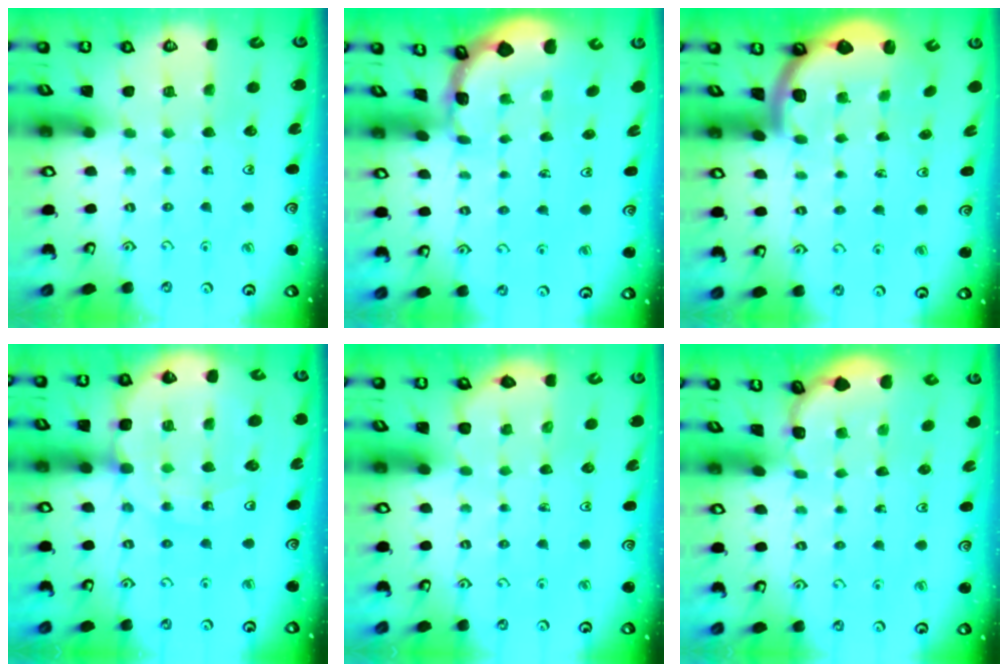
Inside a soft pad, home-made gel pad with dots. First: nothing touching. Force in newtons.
{"total": 1.0, "press": 1.0, "slide": 0.1}
{"total": 2.4, "press": 2.3, "slide": 0.4}
{"total": 16.0, "press": 15.7, "slide": 3.3}
{"total": 2.0, "press": 2.0, "slide": 0.2}
{"total": 2.3, "press": 2.3, "slide": 0.1}